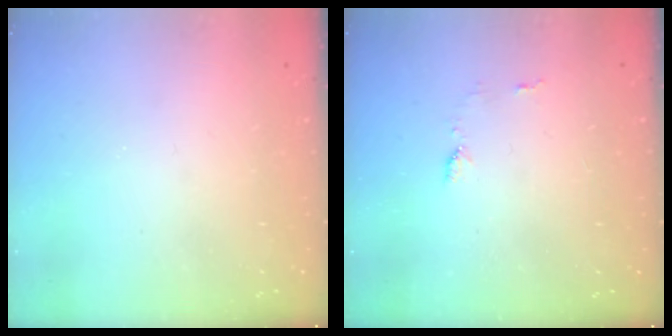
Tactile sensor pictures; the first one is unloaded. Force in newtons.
{"total": 4.8, "press": 4.8, "slide": 0.5}